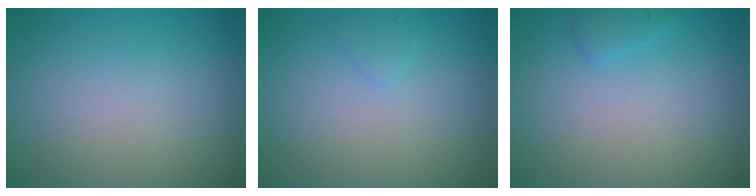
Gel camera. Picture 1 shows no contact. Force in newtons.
{"total": 0.7, "press": 0.7, "slide": 0.0}
{"total": 1.0, "press": 1.0, "slide": 0.1}